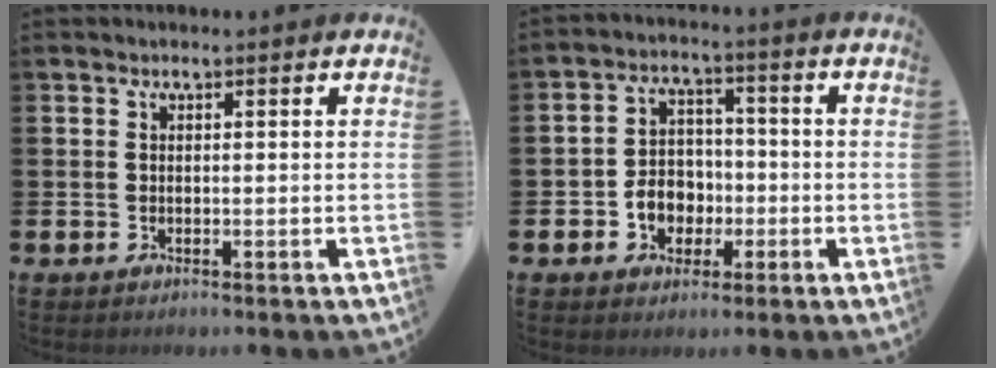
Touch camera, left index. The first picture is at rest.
{"total": 5.2, "force": [-2.1, 4.4, 1.9], "torque": [-0.031, 0.009, -0.043]}